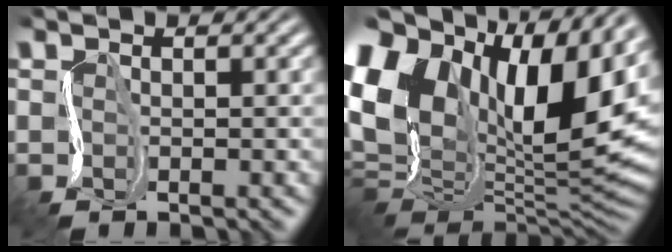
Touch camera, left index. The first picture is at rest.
{"total": 18.1, "force": [4.4, 11.3, 13.4], "torque": [-0.262, 0.028, 0.085]}